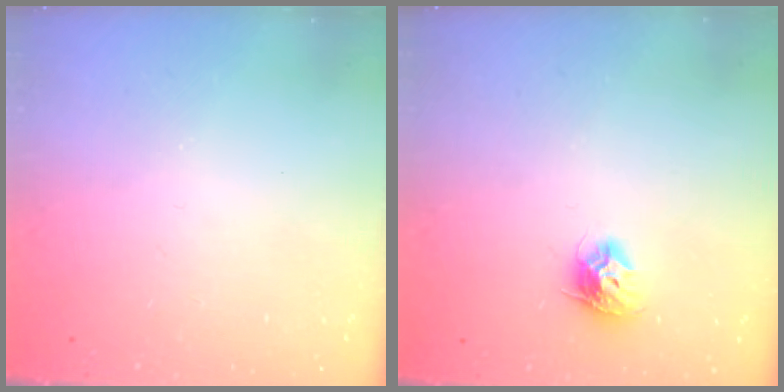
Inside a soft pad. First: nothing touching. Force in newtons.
{"total": 8.9, "press": 8.9, "slide": 0.1}